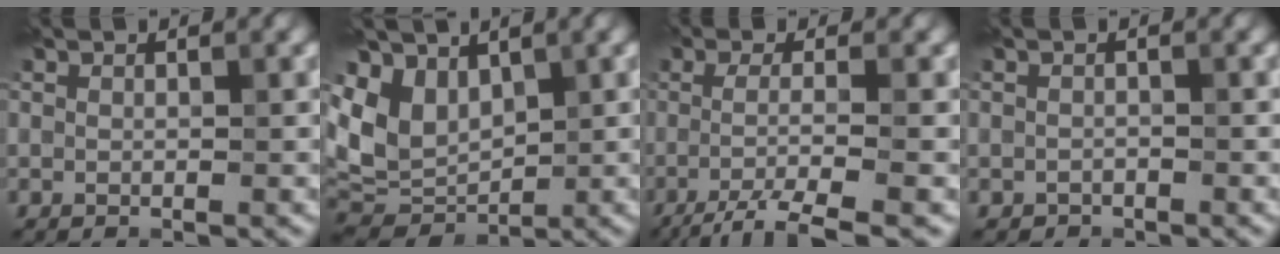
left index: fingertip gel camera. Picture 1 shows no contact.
{"total": 5.7, "force": [2.0, 4.1, 3.4], "torque": [-0.072, -0.007, 0.037]}
{"total": 4.9, "force": [-2.3, 1.0, 4.2], "torque": [-0.068, -0.005, -0.048]}
{"total": 0.8, "force": [-0.6, 0.5, 0.1], "torque": [0.000, -0.001, -0.011]}